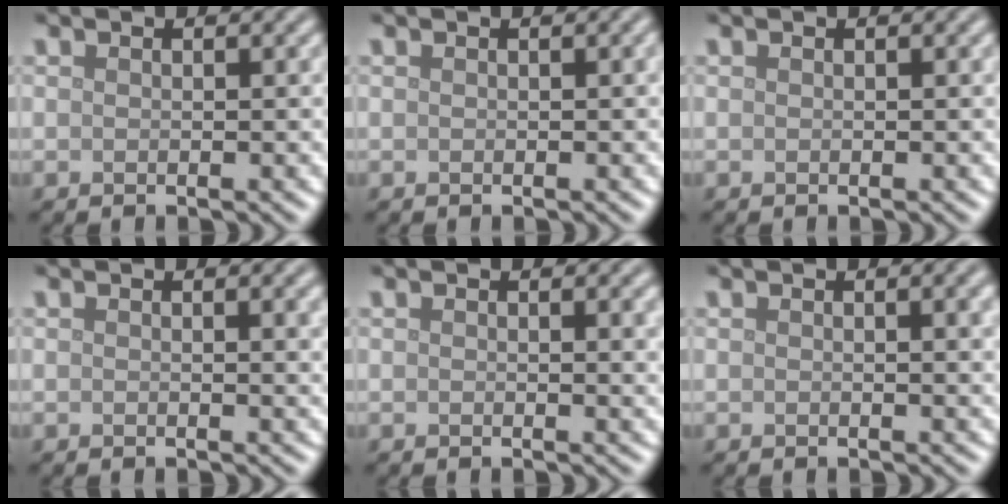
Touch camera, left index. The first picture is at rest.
{"total": 0.7, "force": [0.0, 0.2, 0.7], "torque": [-0.007, 0.006, 0.001]}
{"total": 0.0}
{"total": 1.7, "force": [0.6, 0.5, 1.5], "torque": [-0.013, 0.004, 0.006]}
{"total": 1.4, "force": [0.5, 0.4, 1.2], "torque": [-0.010, 0.002, 0.005]}
{"total": 2.2, "force": [0.7, 0.7, 2.0], "torque": [-0.016, 0.007, 0.007]}